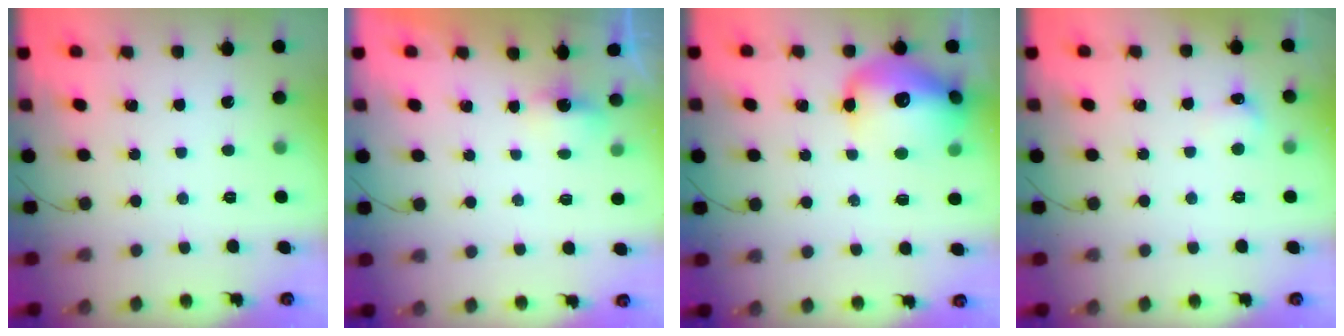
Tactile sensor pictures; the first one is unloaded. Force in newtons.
{"total": 2.0, "press": 1.8, "slide": 0.8}
{"total": 17.7, "press": 17.4, "slide": 3.4}
{"total": 5.2, "press": 5.0, "slide": 1.4}